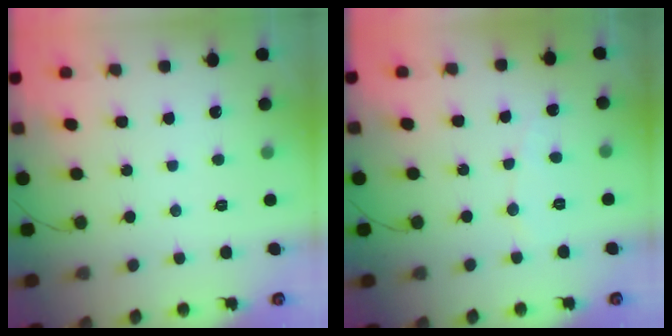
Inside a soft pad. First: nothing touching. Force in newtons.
{"total": 3.0, "press": 2.9, "slide": 0.3}